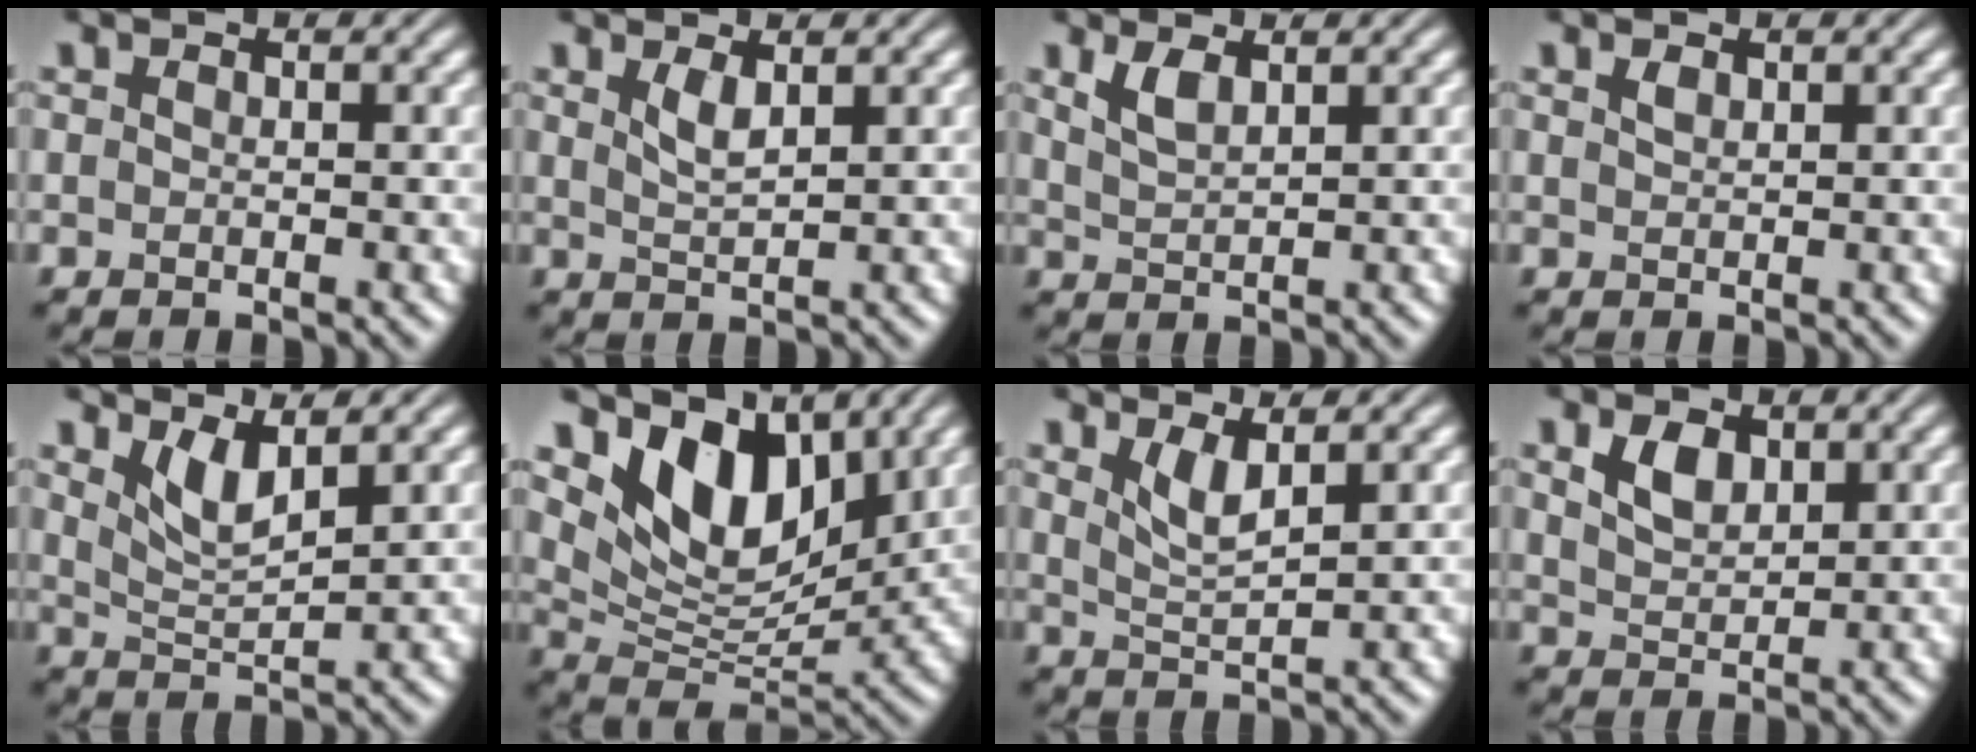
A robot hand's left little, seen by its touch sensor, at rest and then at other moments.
{"total": 1.7, "force": [1.0, 0.4, 1.3], "torque": [-0.029, -0.004, 0.022]}
{"total": 2.1, "force": [1.3, 0.7, 1.4], "torque": [-0.035, -0.002, 0.031]}
{"total": 0.8, "force": [0.6, 0.4, 0.4], "torque": [-0.011, -0.001, 0.013]}
{"total": 3.0, "force": [1.9, 0.7, 2.2], "torque": [-0.045, -0.011, 0.043]}
{"total": 8.9, "force": [4.9, 5.0, 5.5], "torque": [-0.098, -0.009, 0.085]}
{"total": 2.5, "force": [1.5, 0.6, 1.9], "torque": [-0.039, -0.010, 0.033]}
{"total": 2.7, "force": [1.4, 1.7, 1.7], "torque": [-0.038, 0.001, 0.029]}